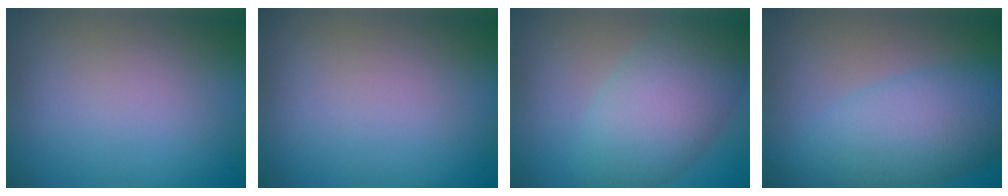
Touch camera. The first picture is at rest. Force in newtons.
{"total": 0.0}
{"total": 7.8, "press": 7.7, "slide": 0.5}
{"total": 7.1, "press": 7.1, "slide": 0.1}